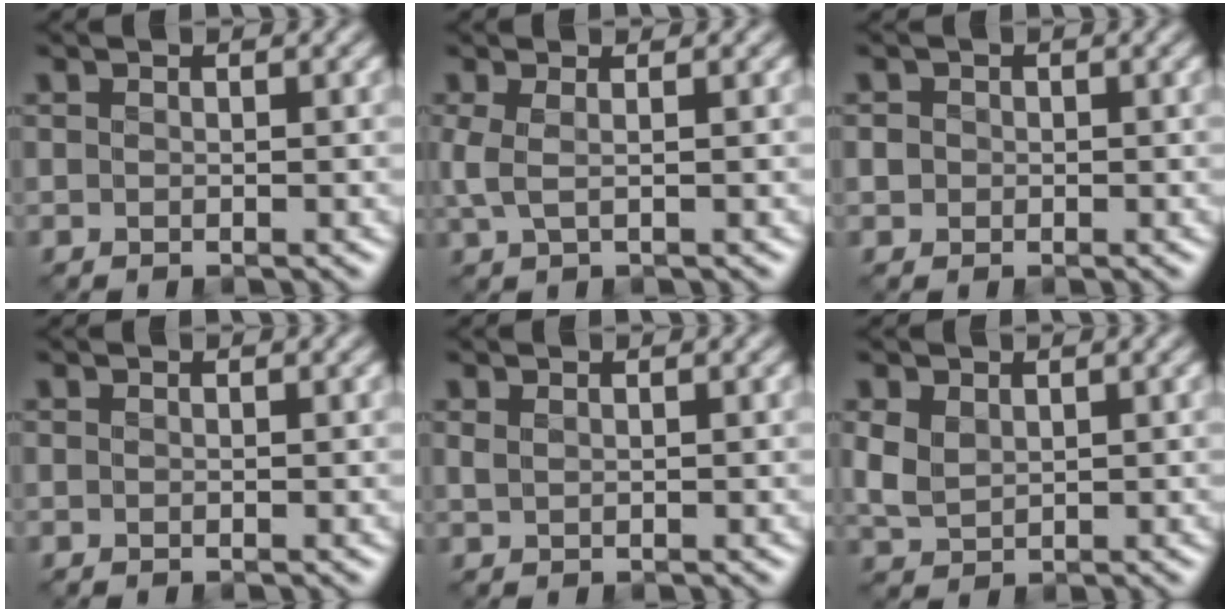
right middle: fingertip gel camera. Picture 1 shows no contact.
{"total": 2.0, "force": [0.2, 0.7, 1.8], "torque": [-0.044, 0.001, 0.003]}
{"total": 1.0, "force": [-0.1, 1.0, 0.2], "torque": [0.003, -0.005, -0.001]}
{"total": 0.0}
{"total": 0.7, "force": [0.4, 0.3, 0.4], "torque": [-0.012, -0.002, 0.012]}
{"total": 2.6, "force": [0.8, 1.8, 1.6], "torque": [-0.044, -0.002, 0.022]}